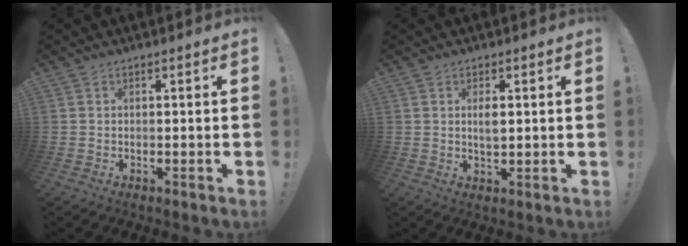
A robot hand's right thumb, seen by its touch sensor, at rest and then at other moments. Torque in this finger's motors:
{"motor_torque": [2.33, 2.60, 0.44, -0.54, 0.42]}